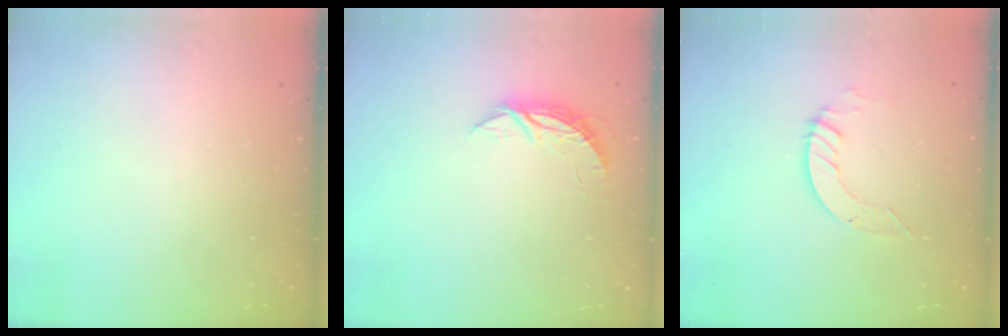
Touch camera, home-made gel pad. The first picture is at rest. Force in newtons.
{"total": 5.2, "press": 5.2, "slide": 0.3}
{"total": 4.0, "press": 4.0, "slide": 0.2}